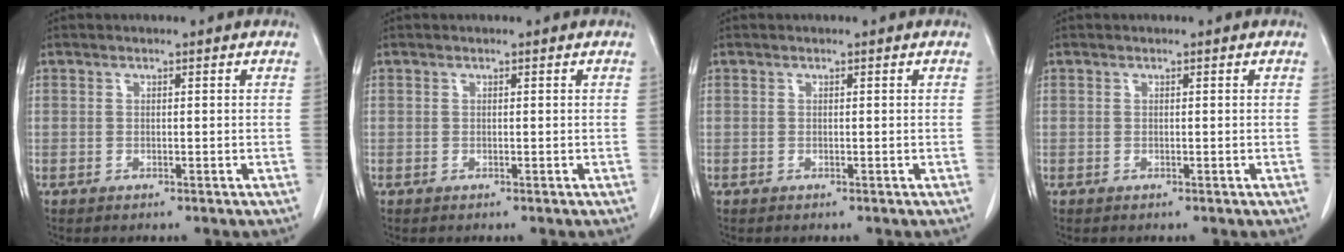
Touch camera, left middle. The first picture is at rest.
{"total": 0.0}
{"total": 0.0}
{"total": 0.0}